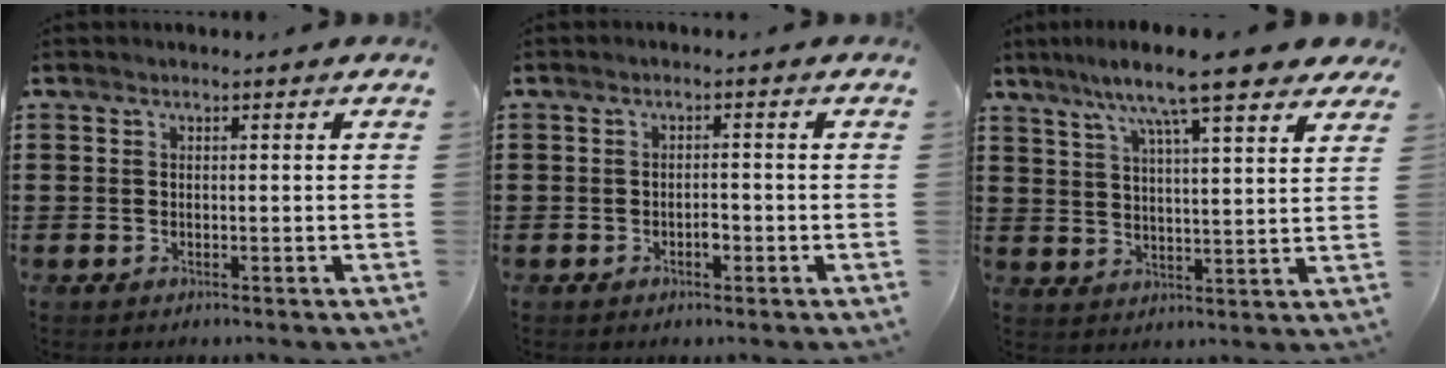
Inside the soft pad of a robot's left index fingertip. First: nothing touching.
{"total": 1.6, "force": [-0.7, 0.7, 1.2], "torque": [-0.026, 0.000, -0.014]}
{"total": 10.3, "force": [8.1, 0.9, 6.4], "torque": [-0.133, -0.030, 0.132]}